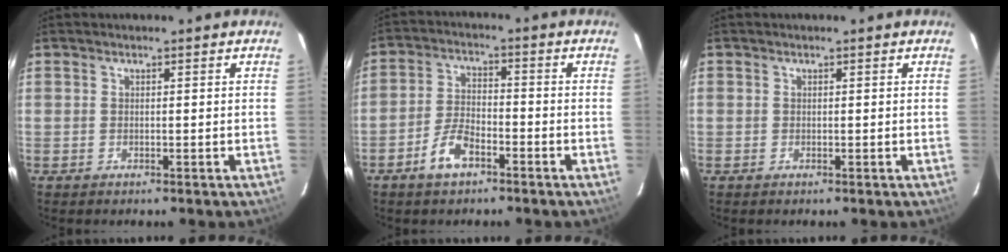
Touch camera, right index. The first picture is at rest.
{"total": 6.4, "force": [-4.1, 2.7, 4.1], "torque": [-0.091, 0.008, -0.076]}
{"total": 0.0}